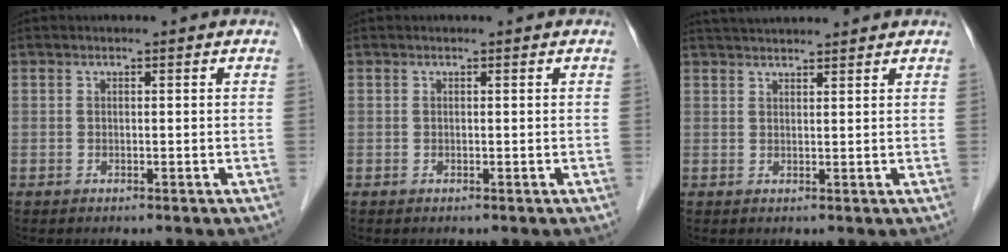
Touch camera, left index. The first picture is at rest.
{"total": 0.0}
{"total": 10.5, "force": [9.9, 0.3, 3.4], "torque": [-0.067, 0.031, 0.152]}